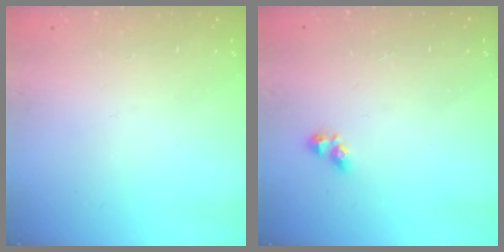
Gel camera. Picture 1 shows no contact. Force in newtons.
{"total": 2.7, "press": 2.5, "slide": 1.1}